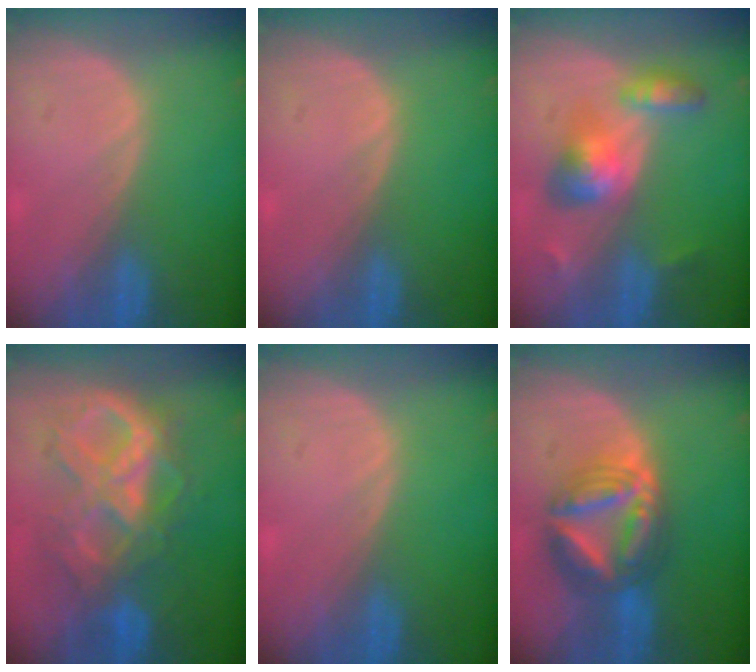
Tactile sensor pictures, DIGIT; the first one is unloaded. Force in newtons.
{"total": 0.0}
{"total": 6.2, "press": 6.1, "slide": 1.0}
{"total": 10.5, "press": 10.4, "slide": 1.3}
{"total": 0.0}
{"total": 9.1, "press": 9.1, "slide": 0.9}